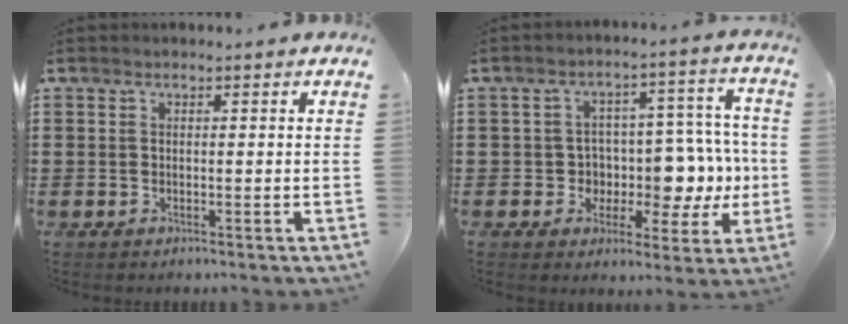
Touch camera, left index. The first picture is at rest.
{"total": 7.8, "force": [0.3, 6.5, 4.2], "torque": [-0.073, -0.009, 0.013]}